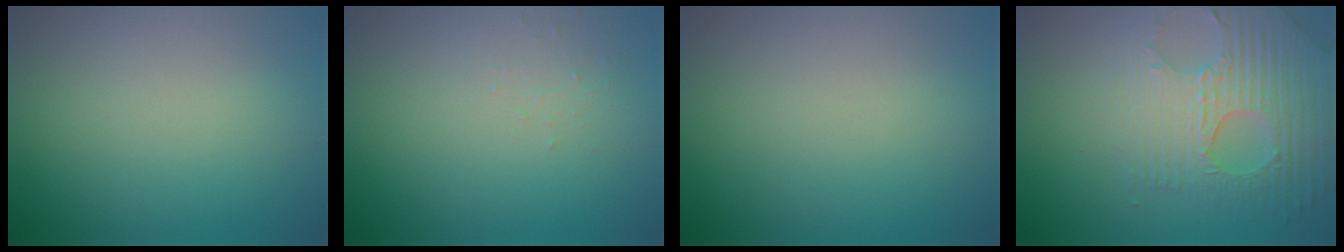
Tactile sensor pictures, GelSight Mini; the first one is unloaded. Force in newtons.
{"total": 0.6, "press": 0.3, "slide": 0.6}
{"total": 0.0}
{"total": 6.4, "press": 5.0, "slide": 3.9}